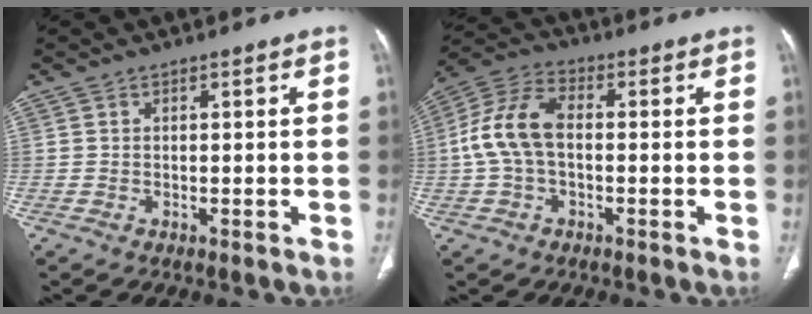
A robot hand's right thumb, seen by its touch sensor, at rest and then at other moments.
{"total": 10.4, "force": [-0.3, 6.2, 8.3], "torque": [-0.174, 0.030, -0.011]}